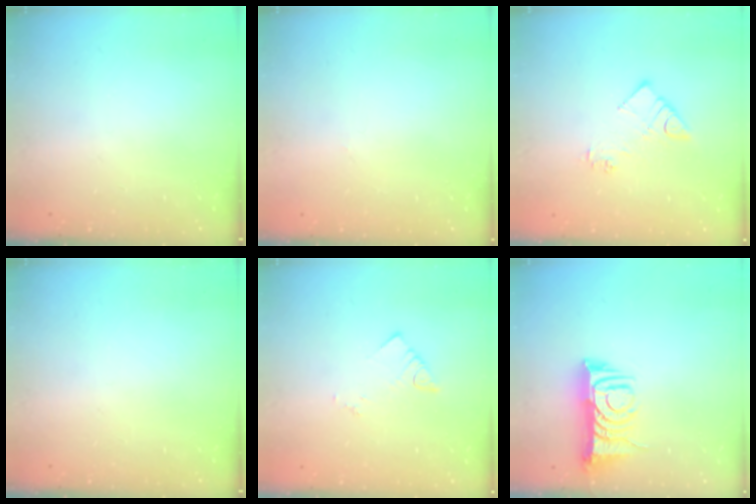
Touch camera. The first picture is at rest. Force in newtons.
{"total": 0.0}
{"total": 7.7, "press": 7.7, "slide": 0.2}
{"total": 0.0}
{"total": 3.7, "press": 3.7, "slide": 0.5}
{"total": 9.0, "press": 8.9, "slide": 1.0}